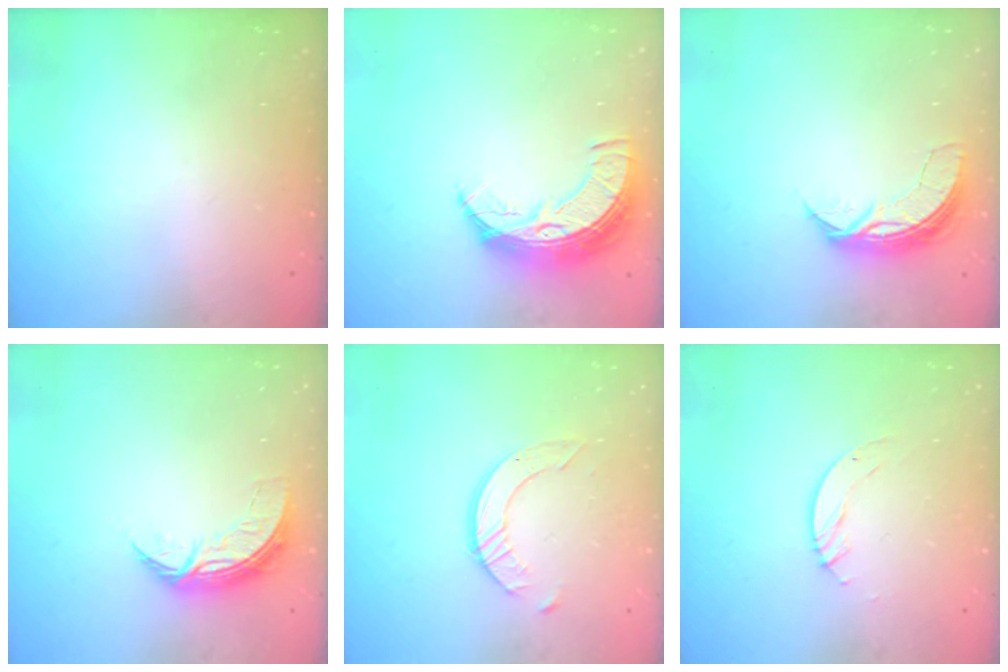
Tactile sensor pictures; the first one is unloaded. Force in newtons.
{"total": 11.5, "press": 11.5, "slide": 0.9}
{"total": 7.2, "press": 7.2, "slide": 0.5}
{"total": 7.8, "press": 7.8, "slide": 0.3}
{"total": 8.0, "press": 7.9, "slide": 0.8}
{"total": 4.0, "press": 4.0, "slide": 0.3}